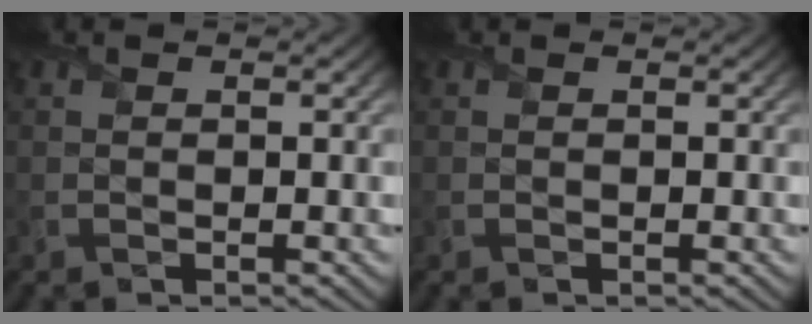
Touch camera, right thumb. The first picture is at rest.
{"total": 0.0}